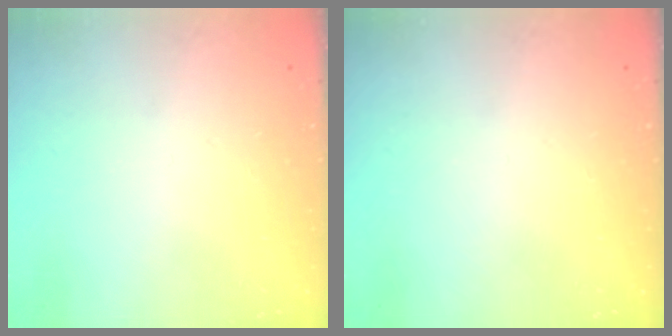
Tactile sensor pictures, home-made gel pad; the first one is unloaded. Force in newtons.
{"total": 0.0}